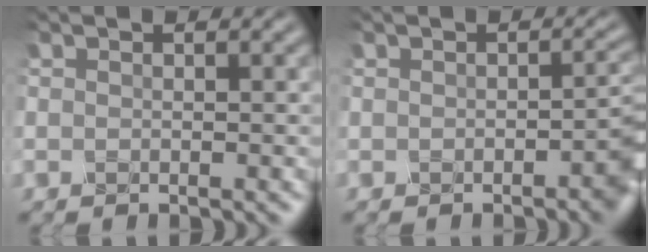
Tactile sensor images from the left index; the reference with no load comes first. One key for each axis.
{"total": 3.5, "fx": -1.5, "fy": 1.4, "fz": 2.8, "tx": -0.018, "ty": 0.002, "tz": -0.023}